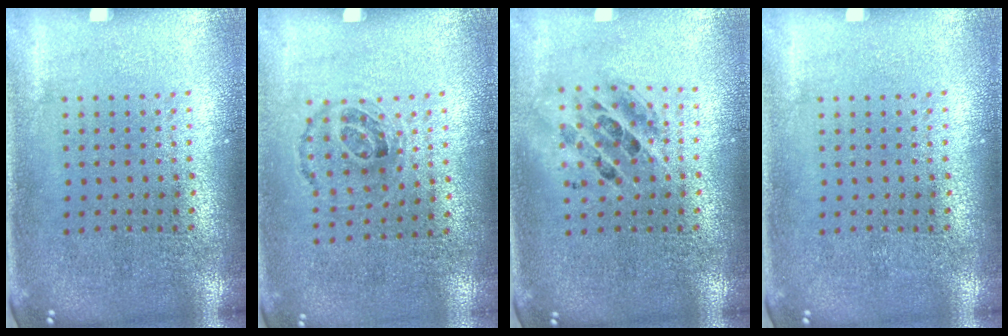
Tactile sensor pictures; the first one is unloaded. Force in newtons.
{"total": 1.0, "press": 0.7, "slide": 0.7}
{"total": 1.5, "press": 1.3, "slide": 0.7}
{"total": 0.0}